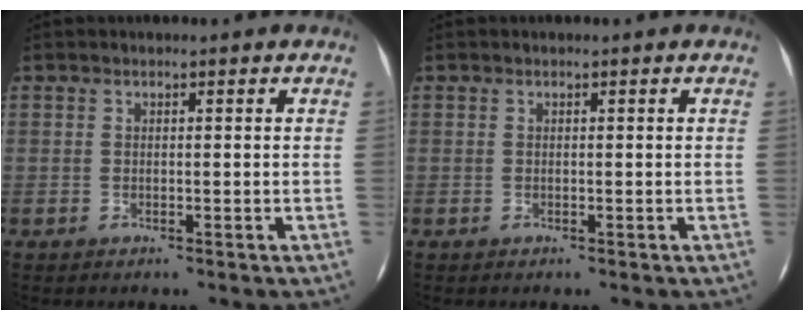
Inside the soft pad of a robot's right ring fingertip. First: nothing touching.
{"total": 0.0}